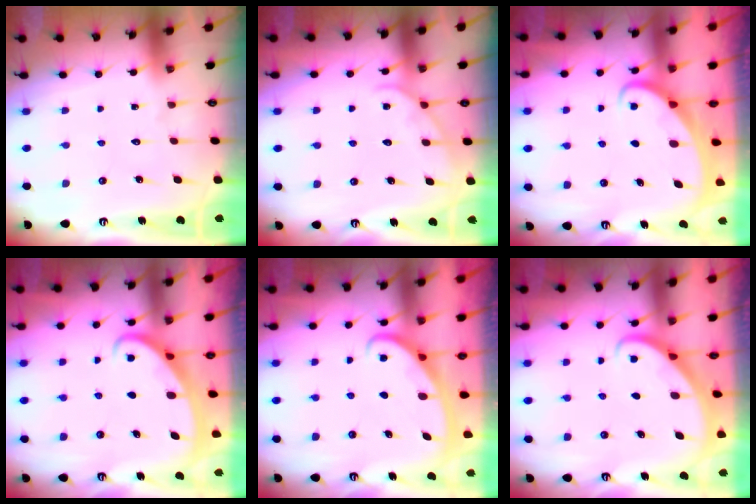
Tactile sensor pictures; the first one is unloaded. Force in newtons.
{"total": 3.9, "press": 3.9, "slide": 0.3}
{"total": 2.1, "press": 2.1, "slide": 0.2}
{"total": 2.5, "press": 2.4, "slide": 0.4}
{"total": 2.8, "press": 2.8, "slide": 0.4}
{"total": 2.7, "press": 2.7, "slide": 0.2}